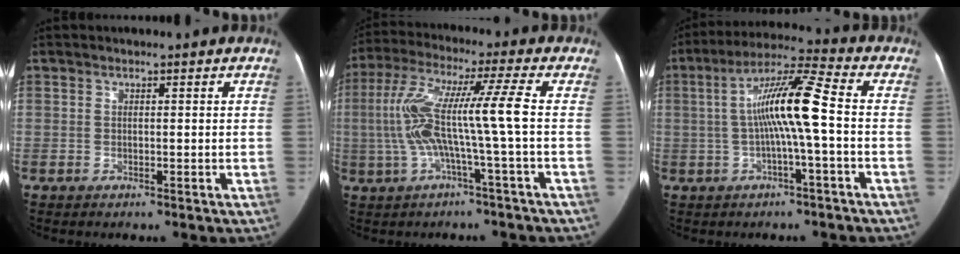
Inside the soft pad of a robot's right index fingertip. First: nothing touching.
{"total": 11.6, "force": [-1.1, -1.1, 11.5], "torque": [-0.235, 0.026, -0.023]}
{"total": 10.4, "force": [-0.6, -0.3, 10.4], "torque": [-0.194, 0.022, -0.016]}